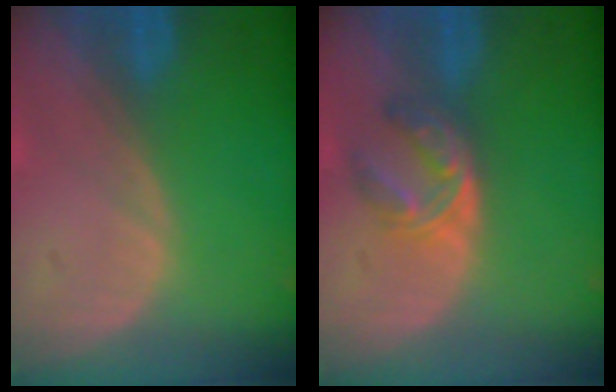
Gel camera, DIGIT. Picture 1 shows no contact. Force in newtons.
{"total": 5.9, "press": 4.8, "slide": 3.5}